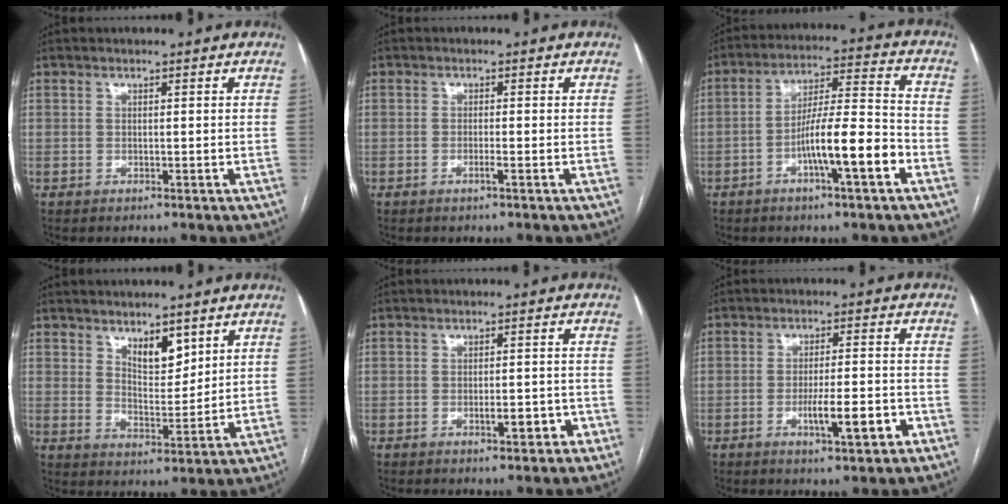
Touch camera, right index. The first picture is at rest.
{"total": 1.3, "force": [-0.6, -0.1, 1.1], "torque": [-0.022, 0.000, -0.012]}
{"total": 11.4, "force": [-4.6, 0.9, 10.4], "torque": [-0.176, 0.011, -0.077]}
{"total": 5.6, "force": [3.5, 2.4, 3.7], "torque": [-0.060, -0.011, 0.063]}
{"total": 3.3, "force": [-1.6, 1.1, 2.8], "torque": [-0.042, 0.002, -0.019]}
{"total": 7.1, "force": [-3.0, 1.0, 6.4], "torque": [-0.103, -0.003, -0.043]}